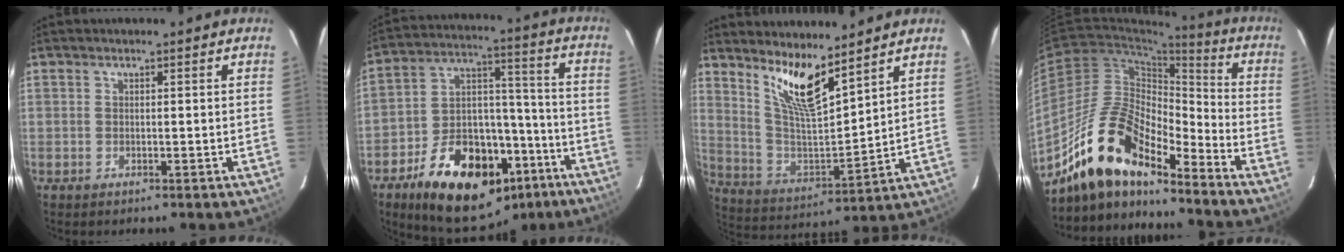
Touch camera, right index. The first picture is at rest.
{"total": 25.2, "force": [-15.1, 14.1, 14.4], "torque": [-0.266, 0.043, -0.209]}
{"total": 11.7, "force": [8.6, 2.1, 7.6], "torque": [-0.146, -0.015, 0.175]}
{"total": 16.6, "force": [-13.2, 5.1, 8.6], "torque": [-0.153, 0.007, -0.255]}